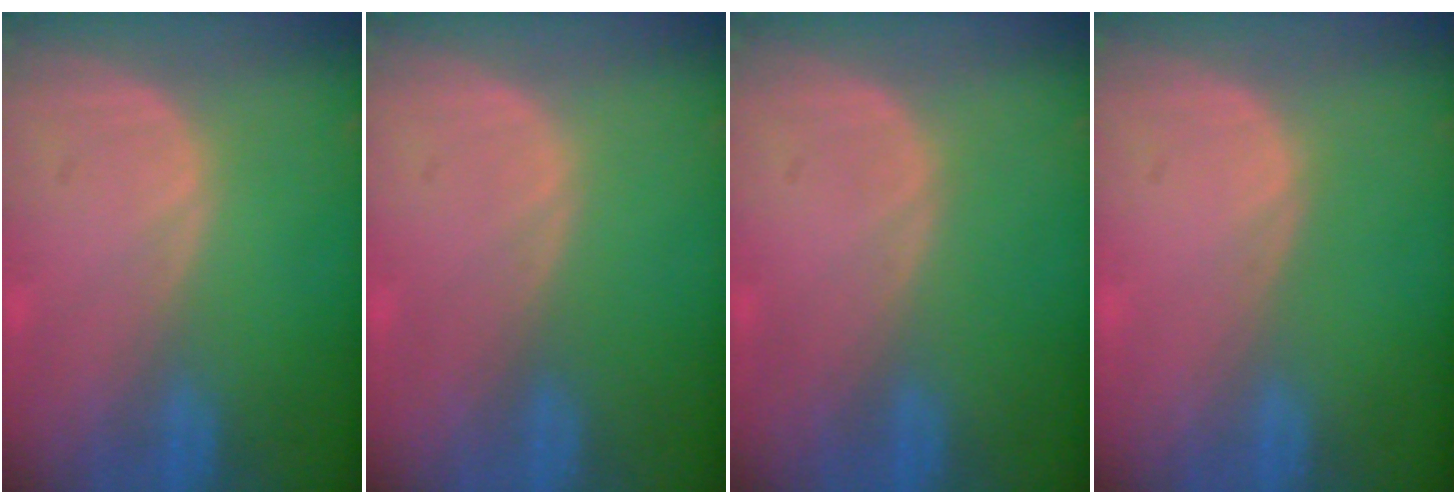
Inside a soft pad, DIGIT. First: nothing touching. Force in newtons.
{"total": 0.0}
{"total": 0.0}
{"total": 0.0}